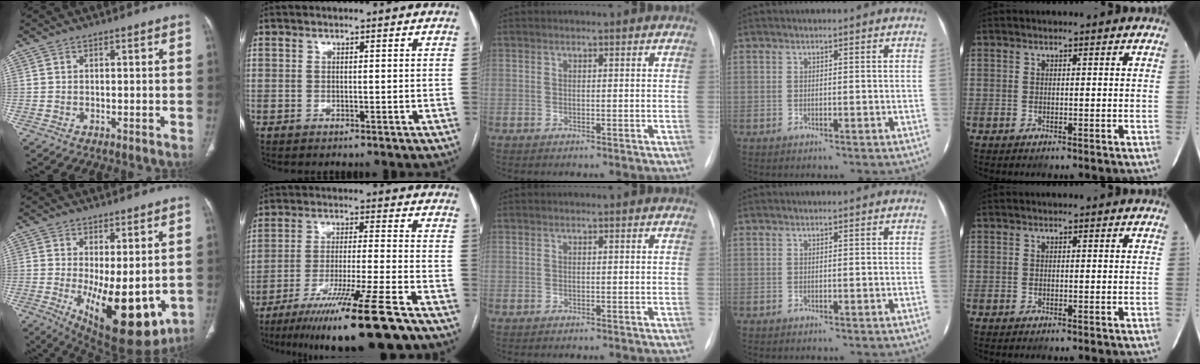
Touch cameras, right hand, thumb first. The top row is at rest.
{"thumb": {"total": 15.9, "force": [-3.0, 6.4, 14.2], "torque": [-0.204, -0.031, -0.021]}, "index": {"total": 17.6, "force": [-12.7, -0.9, 12.2], "torque": [-0.187, -0.047, -0.208]}}